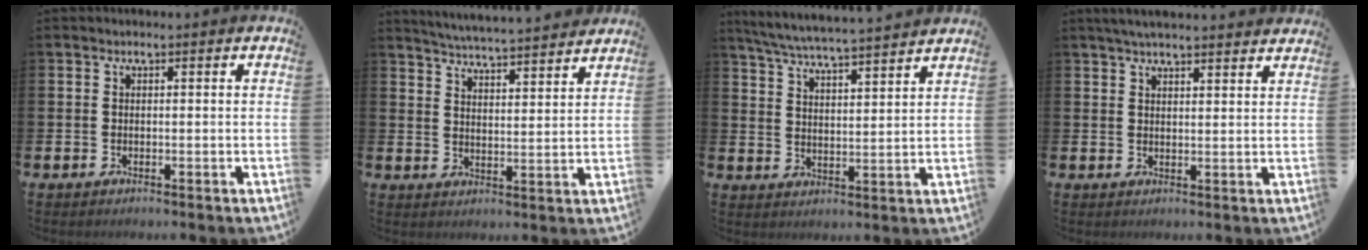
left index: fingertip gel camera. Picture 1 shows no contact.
{"total": 5.2, "force": [5.2, -0.3, 0.4], "torque": [-0.025, -0.042, 0.090]}
{"total": 6.1, "force": [5.9, -0.1, 1.4], "torque": [-0.054, -0.040, 0.103]}
{"total": 3.7, "force": [3.5, 0.3, 1.1], "torque": [-0.027, -0.009, 0.065]}